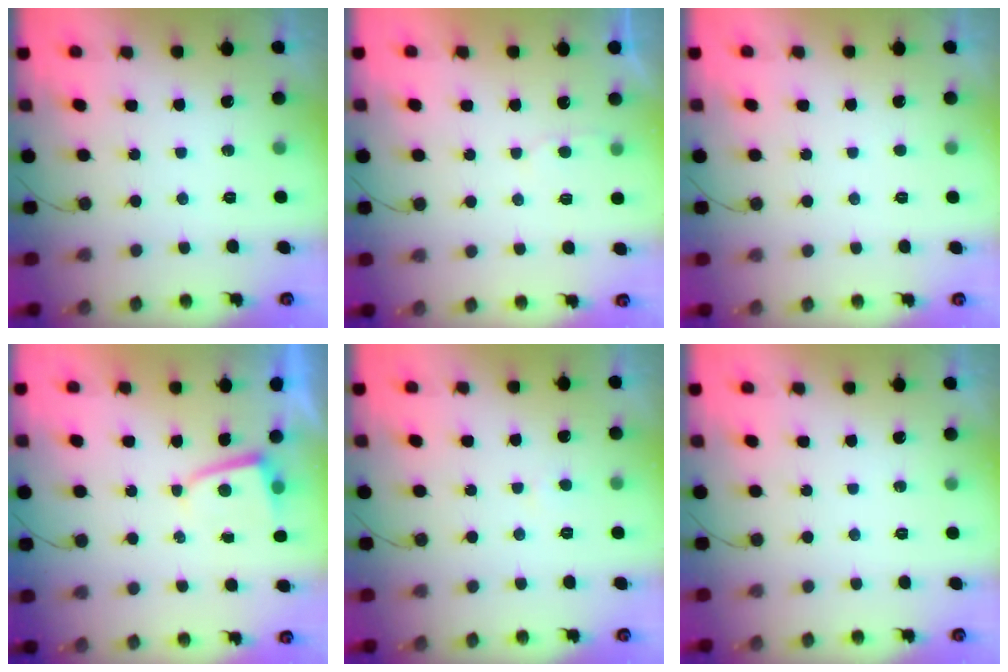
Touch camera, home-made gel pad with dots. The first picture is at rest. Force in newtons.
{"total": 2.7, "press": 2.7, "slide": 0.3}
{"total": 1.6, "press": 1.6, "slide": 0.2}
{"total": 1.6, "press": 1.6, "slide": 0.3}
{"total": 1.6, "press": 1.5, "slide": 0.2}
{"total": 0.0}